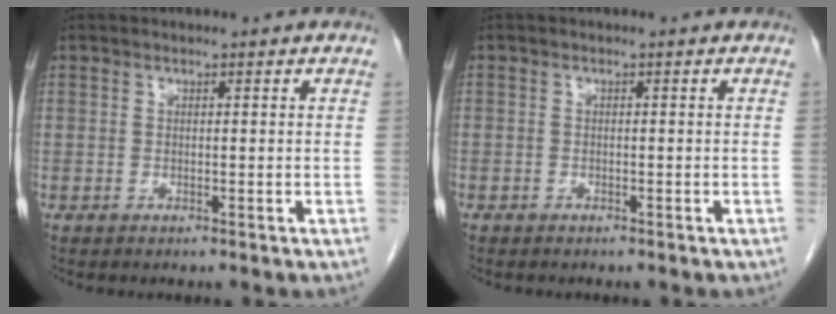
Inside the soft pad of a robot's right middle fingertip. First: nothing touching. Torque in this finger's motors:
{"motor_torque": [1.12, -1.01, -0.58, -0.21]}